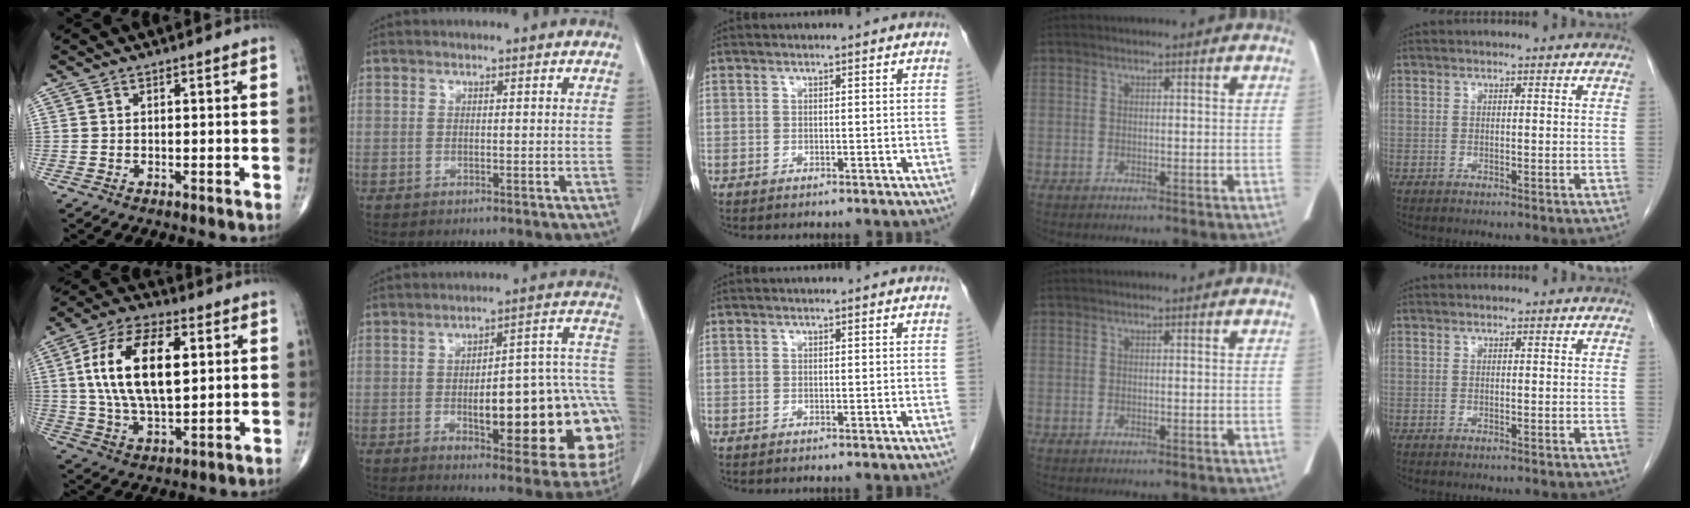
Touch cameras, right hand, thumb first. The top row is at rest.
{"thumb": {"total": 18.2, "force": [3.6, 9.1, 15.4], "torque": [-0.281, 0.001, 0.064]}, "index": {"total": 23.9, "force": [-5.2, 6.7, 22.4], "torque": [-0.202, 0.035, -0.048]}}